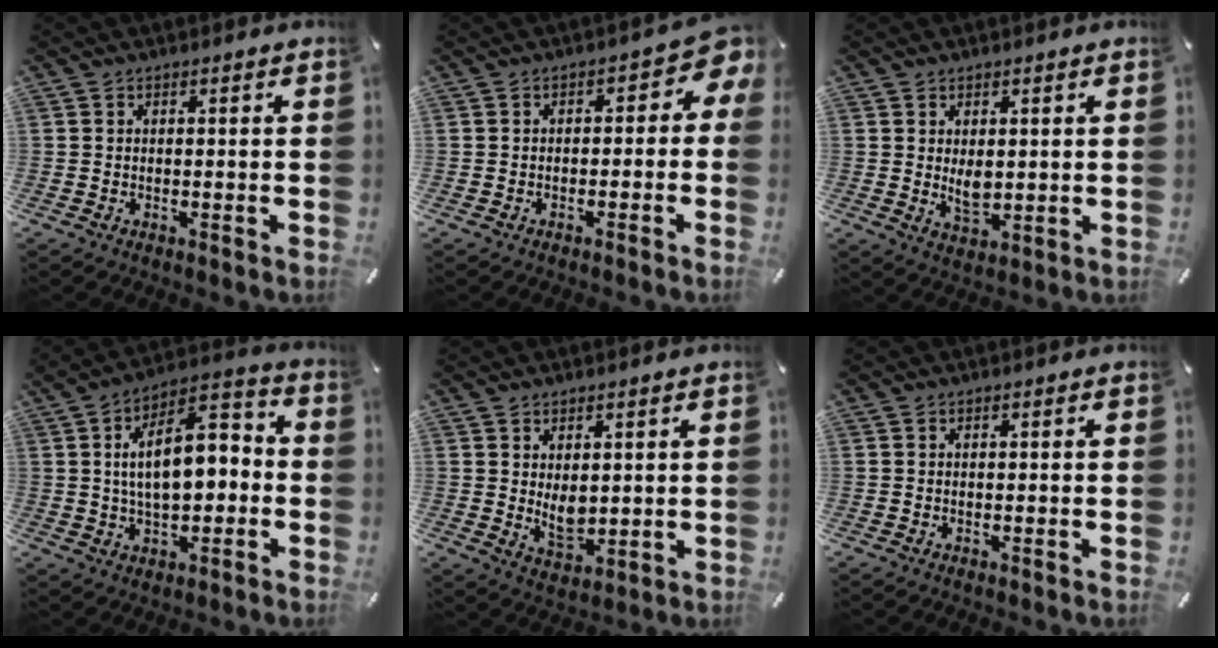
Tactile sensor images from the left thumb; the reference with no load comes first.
{"total": 4.7, "force": [-0.1, 3.0, 3.7], "torque": [-0.048, -0.002, -0.011]}
{"total": 4.7, "force": [1.0, 3.1, 3.4], "torque": [-0.056, -0.006, 0.015]}
{"total": 13.4, "force": [0.7, 7.8, 10.9], "torque": [-0.171, 0.010, 0.013]}
{"total": 5.7, "force": [1.5, 4.1, 3.7], "torque": [-0.053, -0.011, 0.030]}
{"total": 0.0}